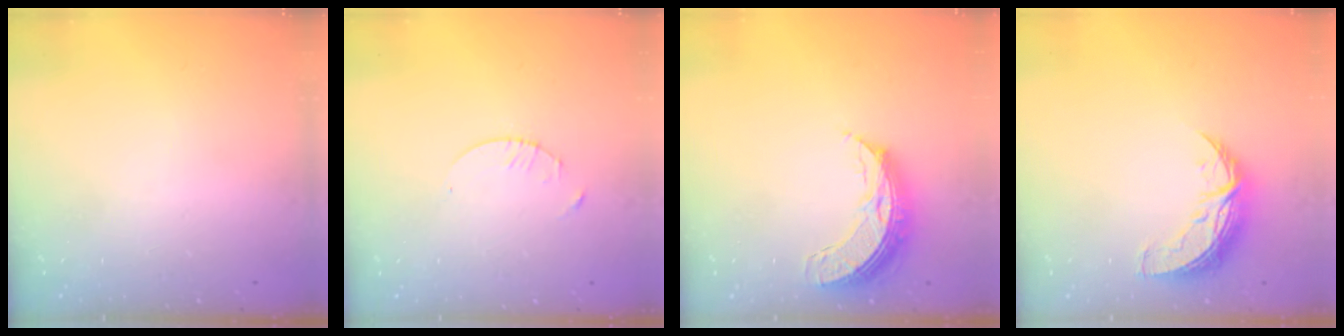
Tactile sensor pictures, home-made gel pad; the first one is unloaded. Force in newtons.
{"total": 1.3, "press": 1.3, "slide": 0.2}
{"total": 8.6, "press": 8.6, "slide": 0.7}
{"total": 8.9, "press": 8.9, "slide": 0.6}